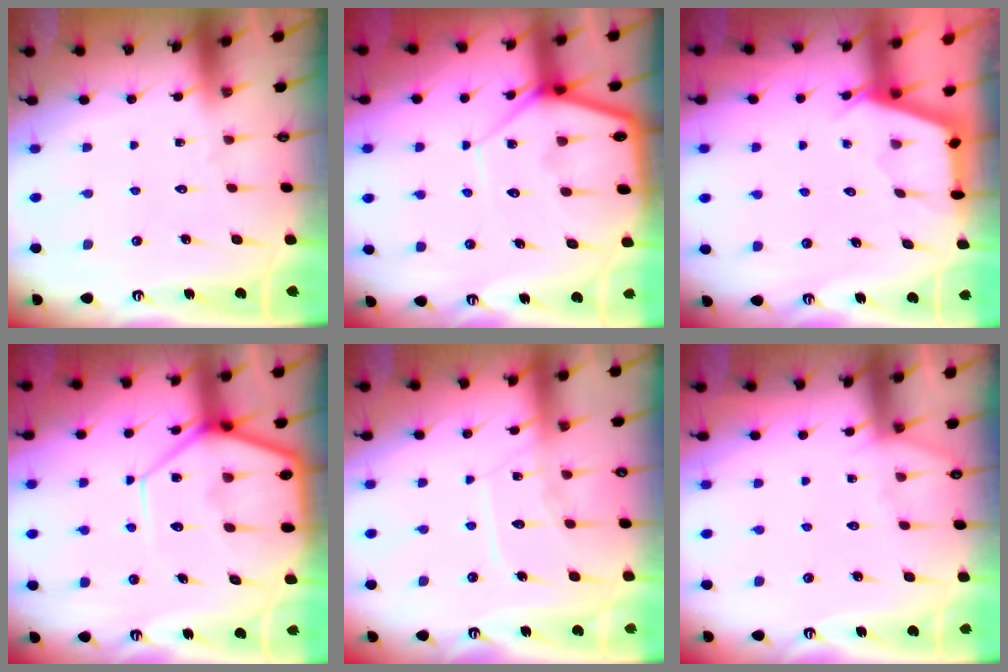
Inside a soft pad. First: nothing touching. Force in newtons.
{"total": 10.1, "press": 10.0, "slide": 0.8}
{"total": 2.9, "press": 2.9, "slide": 0.3}
{"total": 13.6, "press": 13.5, "slide": 1.2}
{"total": 9.6, "press": 9.5, "slide": 1.0}
{"total": 3.7, "press": 3.7, "slide": 0.5}